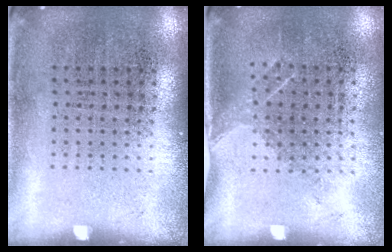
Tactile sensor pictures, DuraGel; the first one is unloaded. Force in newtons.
{"total": 1.1, "press": 0.9, "slide": 0.7}